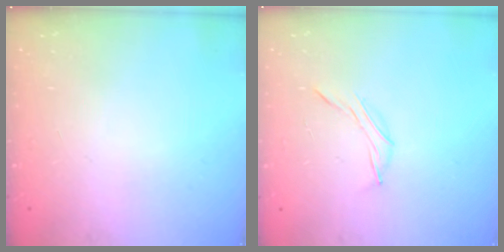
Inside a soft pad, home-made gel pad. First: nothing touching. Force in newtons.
{"total": 5.2, "press": 5.0, "slide": 1.3}